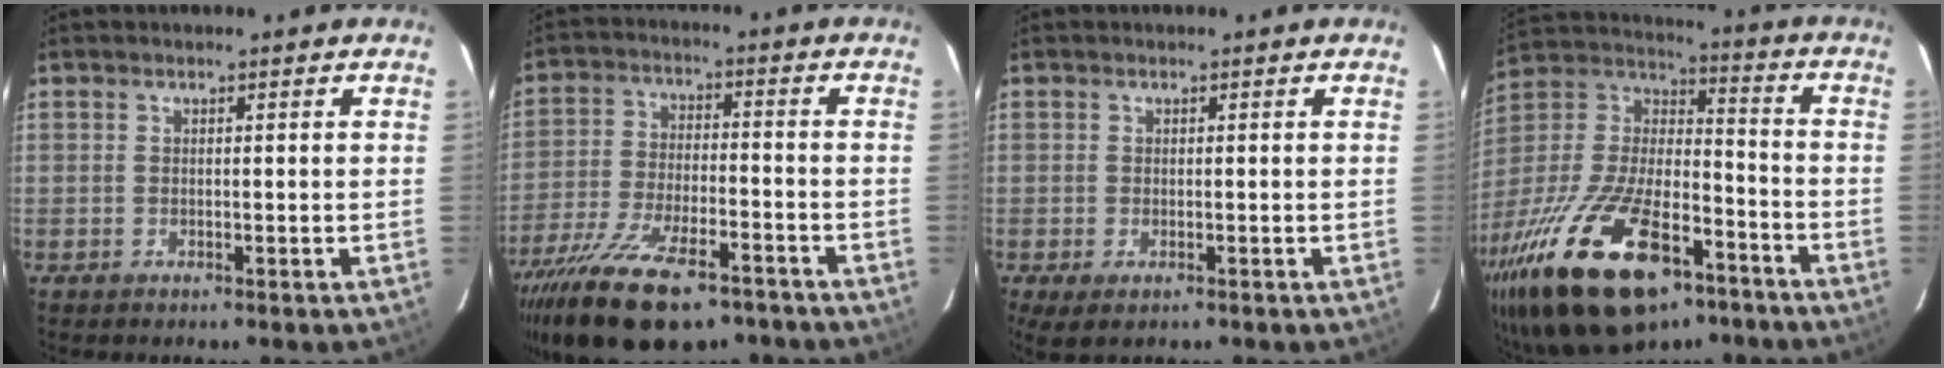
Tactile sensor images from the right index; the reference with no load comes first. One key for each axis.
{"total": 20.4, "fx": -14.6, "fy": 7.5, "fz": 12.2, "tx": -0.246, "ty": -0.044, "tz": -0.240}
{"total": 3.5, "fx": -1.7, "fy": 1.6, "fz": 2.6, "tx": -0.050, "ty": -0.015, "tz": -0.024}
{"total": 32.4, "fx": -18.8, "fy": 14.3, "fz": 22.2, "tx": -0.449, "ty": -0.027, "tz": -0.304}